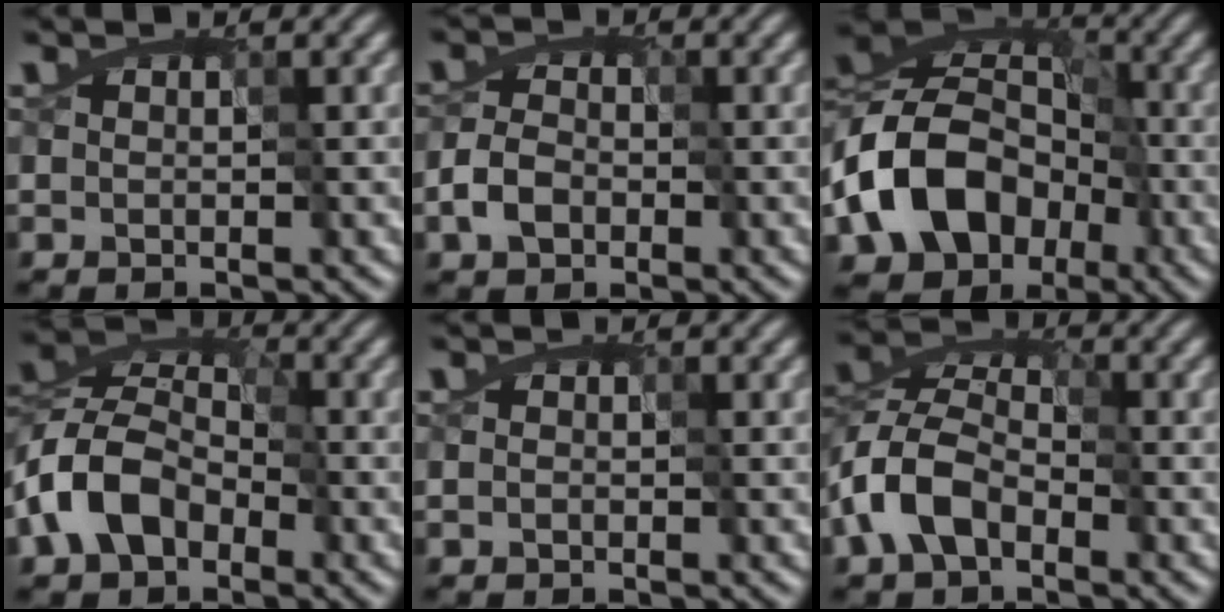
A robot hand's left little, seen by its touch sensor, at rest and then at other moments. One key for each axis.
{"total": 3.2, "fx": -2.6, "fy": 1.6, "fz": 1.0, "tx": -0.015, "ty": 0.002, "tz": -0.051}
{"total": 11.9, "fx": -5.7, "fy": 8.4, "fz": 6.2, "tx": -0.118, "ty": 0.004, "tz": -0.114}
{"total": 6.8, "fx": -4.9, "fy": 3.9, "fz": 2.8, "tx": -0.056, "ty": 0.012, "tz": -0.114}
{"total": 1.1, "fx": 0.1, "fy": 0.8, "fz": 0.7, "tx": -0.008, "ty": 0.007, "tz": -0.007}
{"total": 6.3, "fx": -4.6, "fy": 2.9, "fz": 3.2, "tx": -0.070, "ty": 0.012, "tz": -0.101}